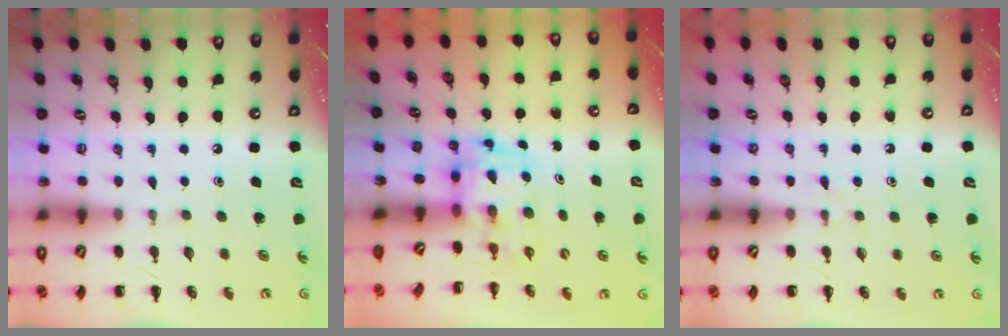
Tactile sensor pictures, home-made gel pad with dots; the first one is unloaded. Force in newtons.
{"total": 3.4, "press": 3.4, "slide": 0.6}
{"total": 2.4, "press": 2.3, "slide": 1.0}